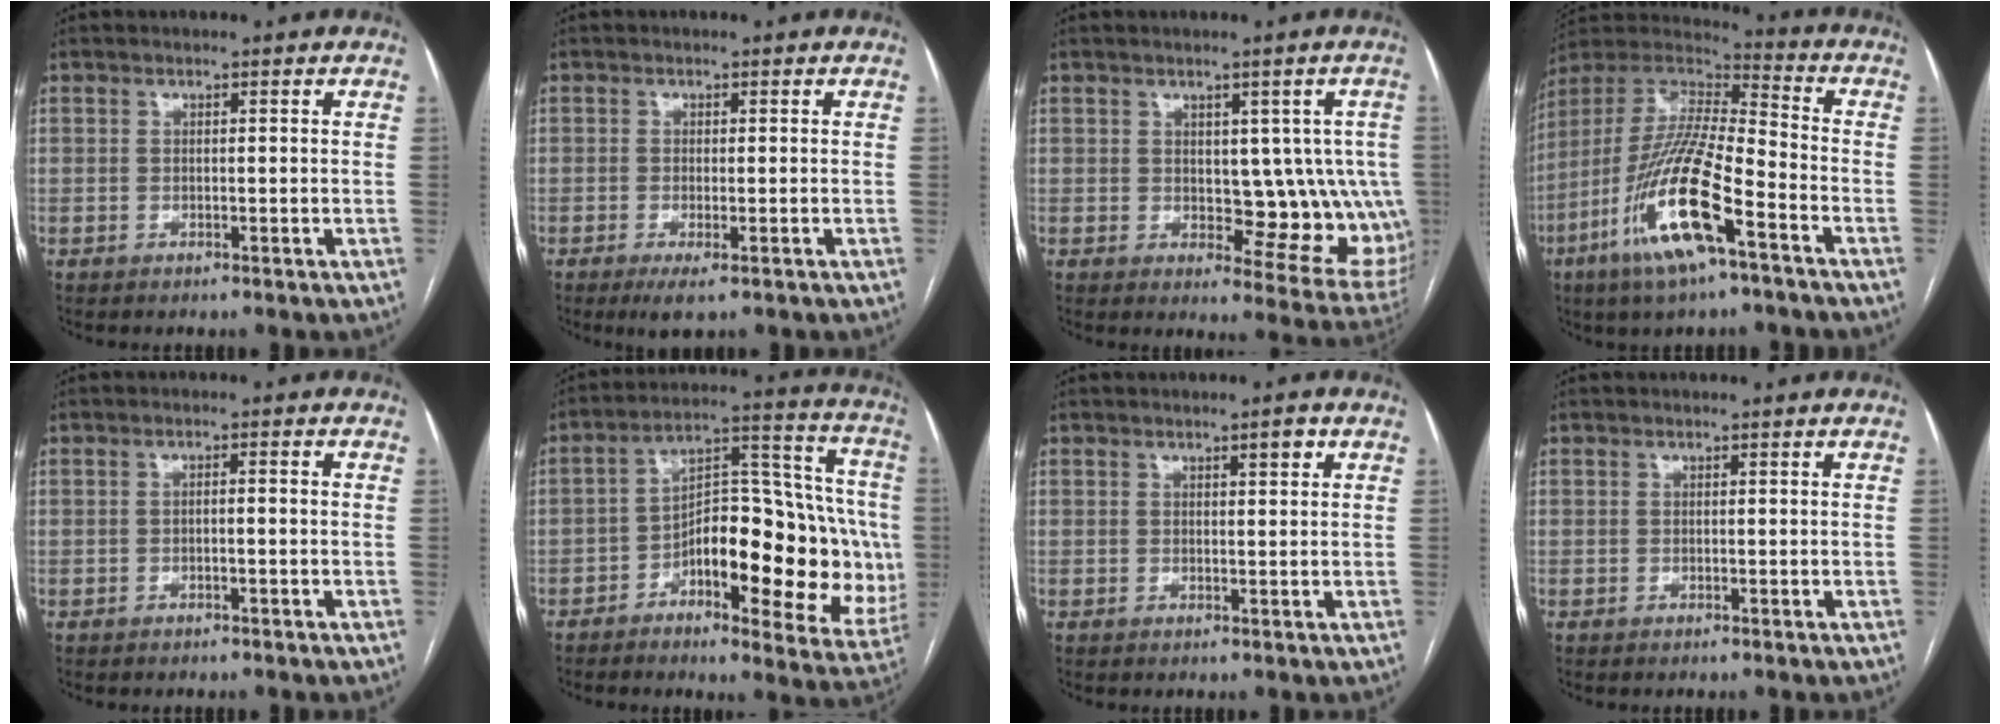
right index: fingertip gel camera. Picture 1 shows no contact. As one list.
[{"total": 3.1, "force": [-1.9, 0.5, 2.4], "torque": [-0.036, -0.007, -0.028]}, {"total": 11.2, "force": [0.5, 5.7, 9.6], "torque": [-0.087, 0.002, 0.016]}, {"total": 19.0, "force": [-8.9, 3.0, 16.5], "torque": [-0.362, -0.030, -0.168]}, {"total": 1.4, "force": [-0.5, 0.2, 1.3], "torque": [-0.023, 0.004, -0.007]}, {"total": 20.9, "force": [-4.7, 8.2, 18.6], "torque": [-0.219, 0.040, -0.056]}, {"total": 1.7, "force": [0.9, 0.1, 1.4], "torque": [-0.022, -0.001, 0.013]}, {"total": 0.0}]